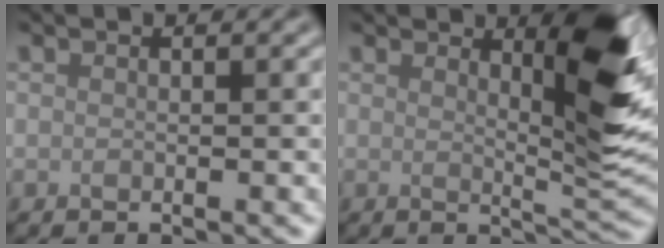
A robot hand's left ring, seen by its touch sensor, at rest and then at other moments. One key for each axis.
{"total": 6.1, "fx": 2.2, "fy": 1.1, "fz": 5.7, "tx": -0.077, "ty": -0.011, "tz": 0.035}